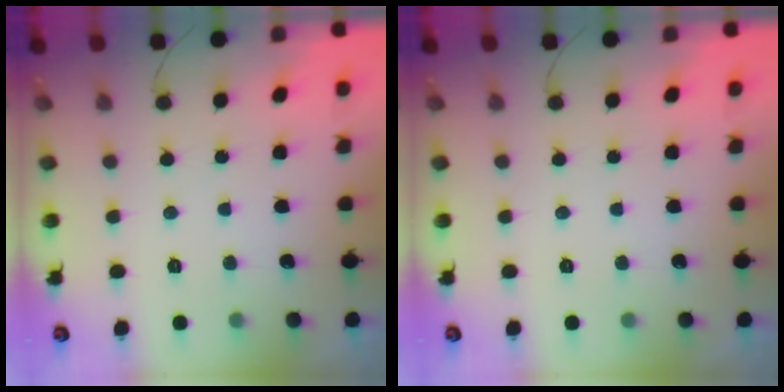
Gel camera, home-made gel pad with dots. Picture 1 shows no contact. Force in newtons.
{"total": 0.0}